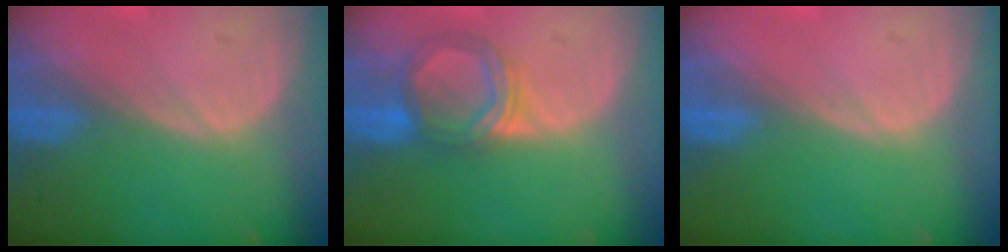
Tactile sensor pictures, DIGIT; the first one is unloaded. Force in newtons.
{"total": 5.5, "press": 5.4, "slide": 1.4}
{"total": 0.0}